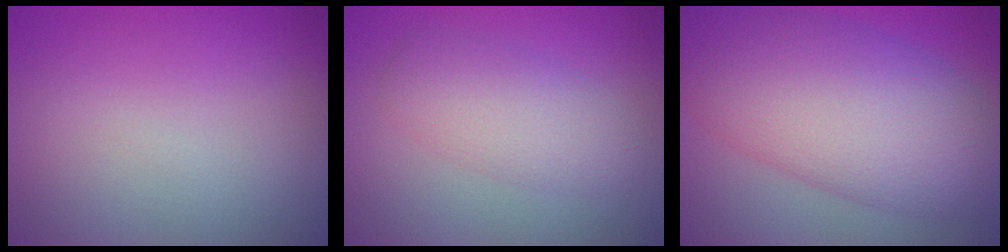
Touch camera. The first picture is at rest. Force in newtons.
{"total": 4.1, "press": 4.1, "slide": 0.1}
{"total": 11.4, "press": 11.4, "slide": 0.5}